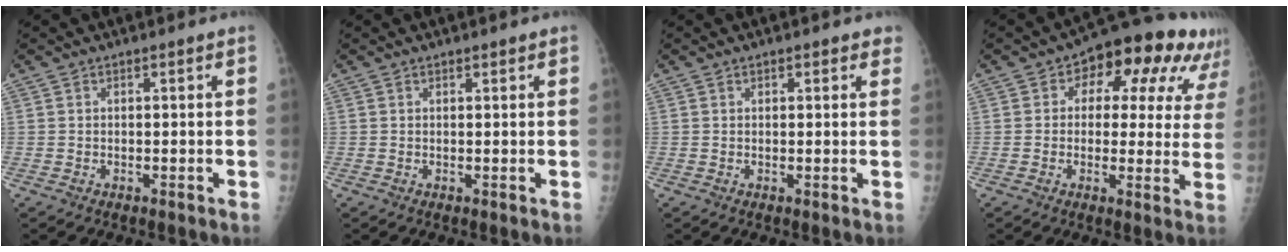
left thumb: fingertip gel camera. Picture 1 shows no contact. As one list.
[{"total": 0.6, "force": [0.5, 0.2, 0.3], "torque": [-0.002, -0.002, 0.007]}, {"total": 2.0, "force": [1.3, 1.0, 1.0], "torque": [0.005, -0.003, 0.010]}, {"total": 16.4, "force": [7.3, 9.7, 11.0], "torque": [-0.081, 0.005, 0.078]}]